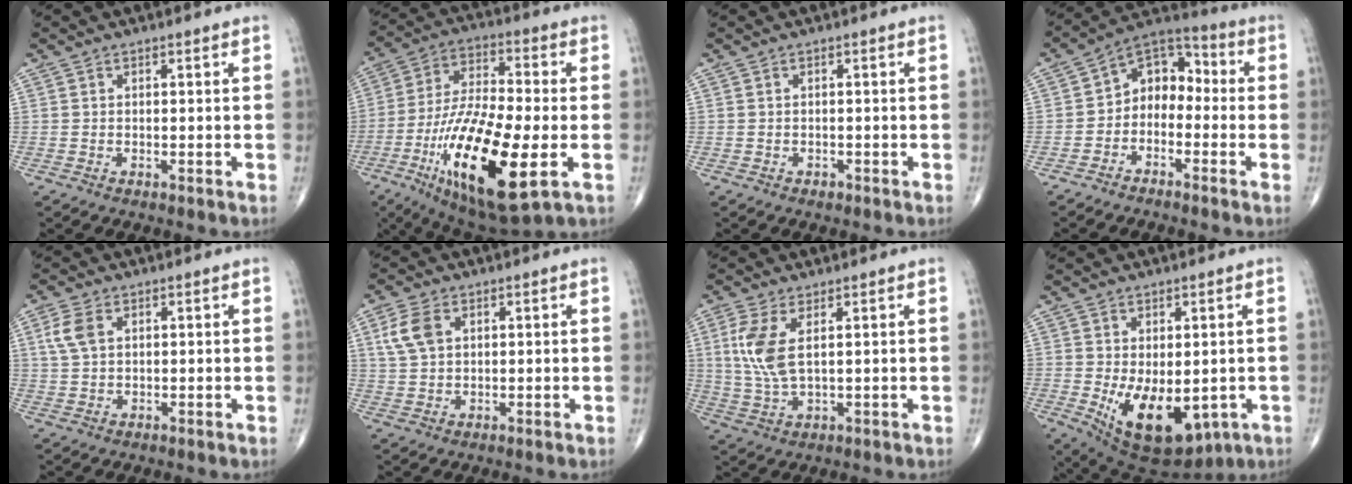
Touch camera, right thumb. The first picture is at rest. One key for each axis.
{"total": 23.9, "fx": -7.0, "fy": 7.3, "fz": 21.6, "tx": -0.434, "ty": -0.006, "tz": -0.113}
{"total": 0.6, "fx": -0.3, "fy": 0.4, "fz": 0.2, "tx": 0.001, "ty": 0.001, "tz": -0.005}
{"total": 9.0, "fx": -1.7, "fy": 6.7, "fz": 5.8, "tx": -0.058, "ty": 0.050, "tz": -0.050}
{"total": 4.6, "fx": 1.6, "fy": 2.8, "fz": 3.3, "tx": -0.078, "ty": 0.006, "tz": 0.034}
{"total": 6.1, "fx": 2.2, "fy": 3.9, "fz": 4.1, "tx": -0.086, "ty": 0.002, "tz": 0.045}
{"total": 7.8, "fx": 2.2, "fy": 3.1, "fz": 6.9, "tx": -0.164, "ty": -0.009, "tz": 0.051}
{"total": 13.5, "fx": -2.9, "fy": 7.5, "fz": 10.9, "tx": -0.160, "ty": -0.012, "tz": -0.017}